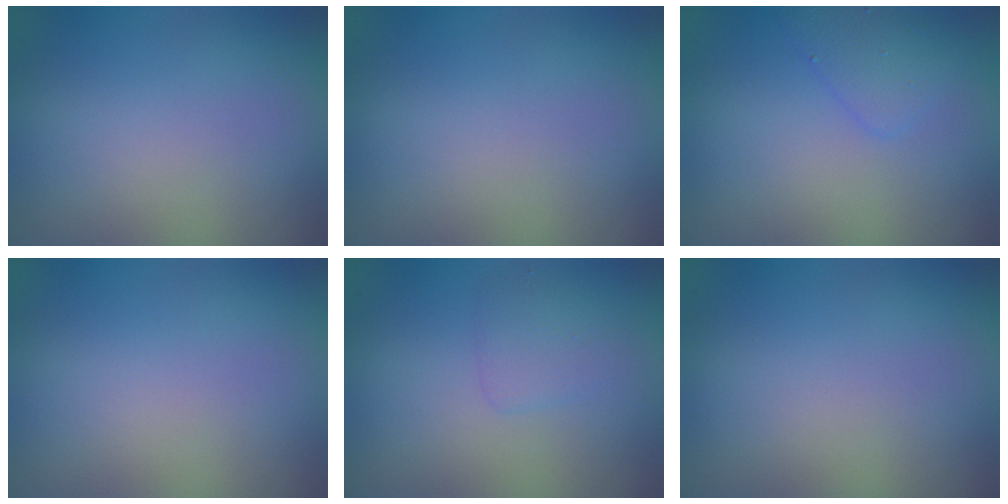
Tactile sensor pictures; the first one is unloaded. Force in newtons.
{"total": 0.0}
{"total": 1.9, "press": 1.9, "slide": 0.0}
{"total": 0.0}
{"total": 1.5, "press": 1.5, "slide": 0.1}
{"total": 0.0}